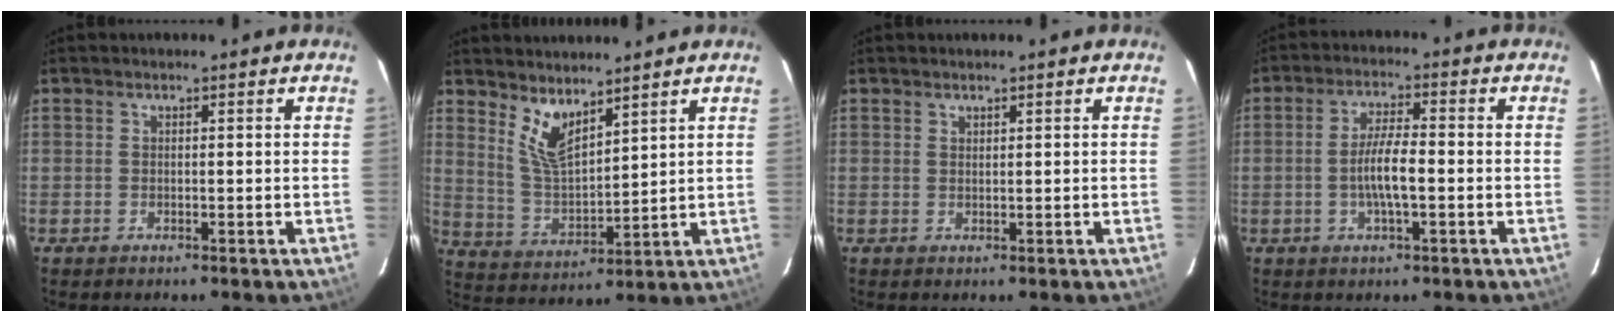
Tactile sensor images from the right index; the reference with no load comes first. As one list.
[{"total": 7.5, "force": [5.4, 2.6, 4.5], "torque": [-0.086, -0.010, 0.115]}, {"total": 0.5, "force": [0.5, 0.2, 0.0], "torque": [0.001, 0.000, 0.010]}, {"total": 6.0, "force": [-1.3, 1.1, 5.8], "torque": [-0.110, 0.002, -0.023]}]